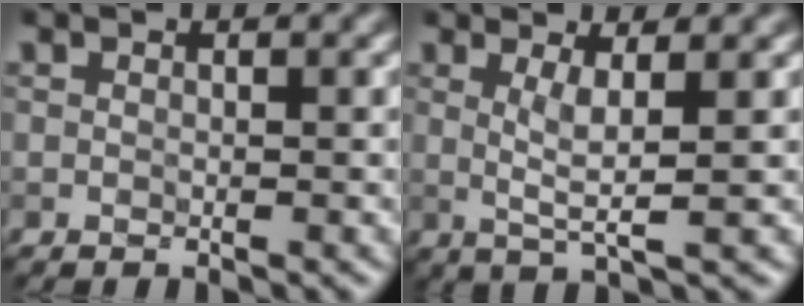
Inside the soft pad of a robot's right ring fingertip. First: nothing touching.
{"total": 2.7, "force": [0.8, 0.4, 2.6], "torque": [-0.052, -0.005, 0.015]}